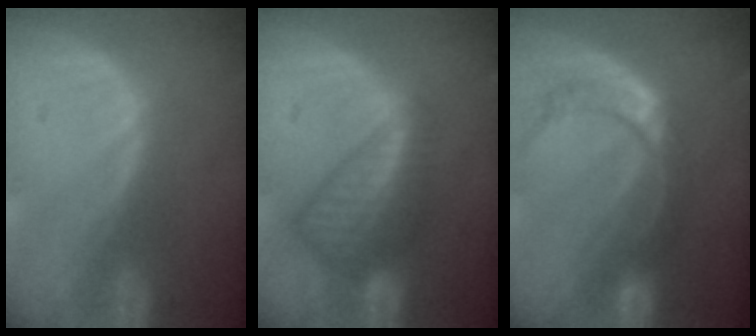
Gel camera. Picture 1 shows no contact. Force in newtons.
{"total": 7.5, "press": 6.9, "slide": 2.9}
{"total": 8.8, "press": 7.3, "slide": 4.9}